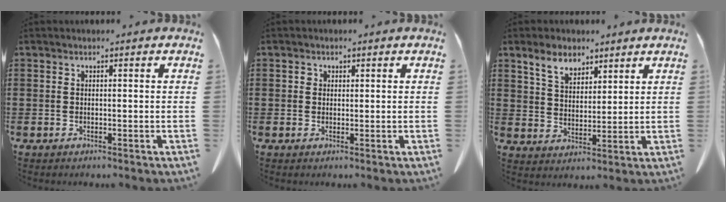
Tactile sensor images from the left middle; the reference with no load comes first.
{"total": 1.0, "force": [0.5, 0.8, 0.2], "torque": [-0.008, 0.001, 0.012]}
{"total": 5.8, "force": [4.3, 3.0, 2.4], "torque": [-0.063, 0.005, 0.080]}